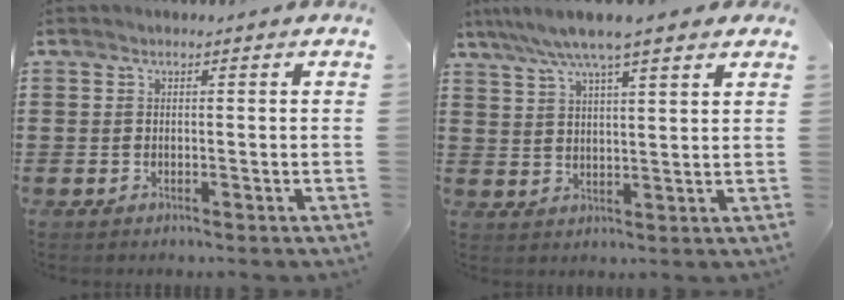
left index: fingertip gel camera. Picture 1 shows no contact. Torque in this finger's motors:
{"motor_torque": [2.14, 0.00, 1.05, 0.21]}